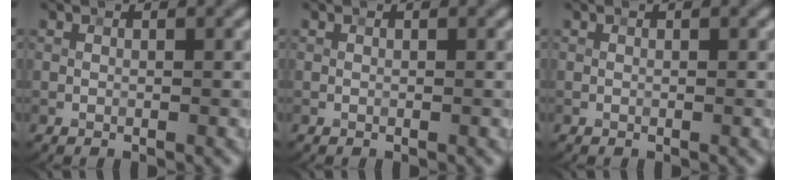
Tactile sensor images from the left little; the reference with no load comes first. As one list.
[{"total": 0.0}, {"total": 0.0}]